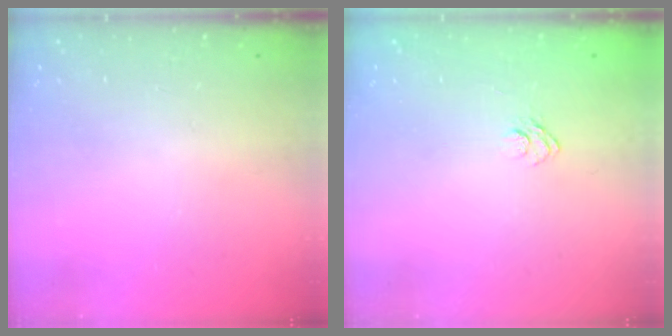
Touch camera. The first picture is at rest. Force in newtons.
{"total": 6.4, "press": 6.3, "slide": 1.1}